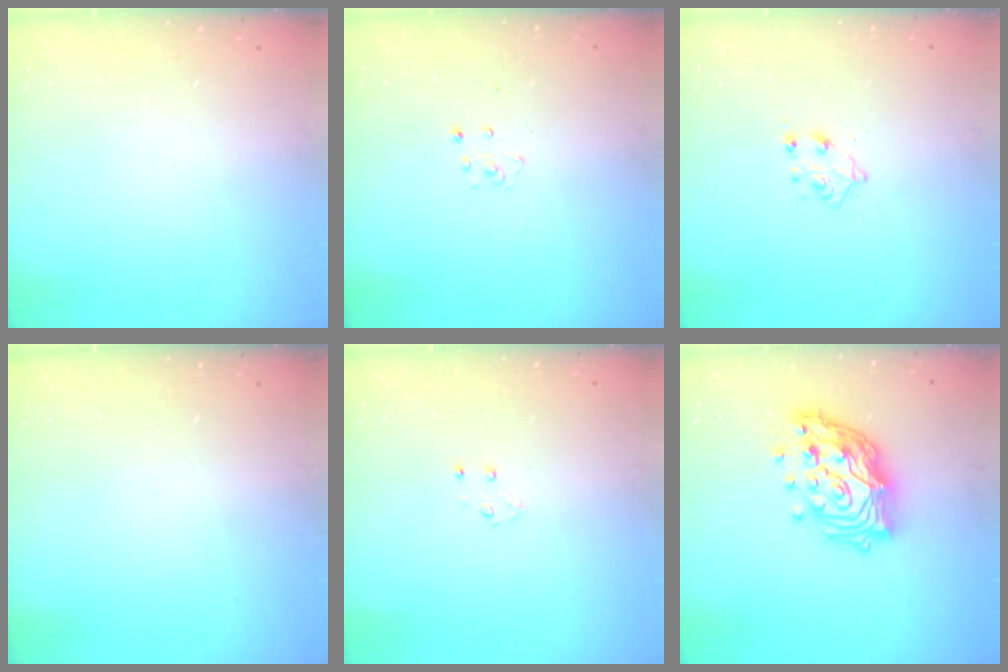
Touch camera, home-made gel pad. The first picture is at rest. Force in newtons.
{"total": 2.6, "press": 2.6, "slide": 0.2}
{"total": 5.5, "press": 5.4, "slide": 0.6}
{"total": 0.0}
{"total": 3.1, "press": 3.1, "slide": 0.6}
{"total": 17.4, "press": 17.1, "slide": 3.2}